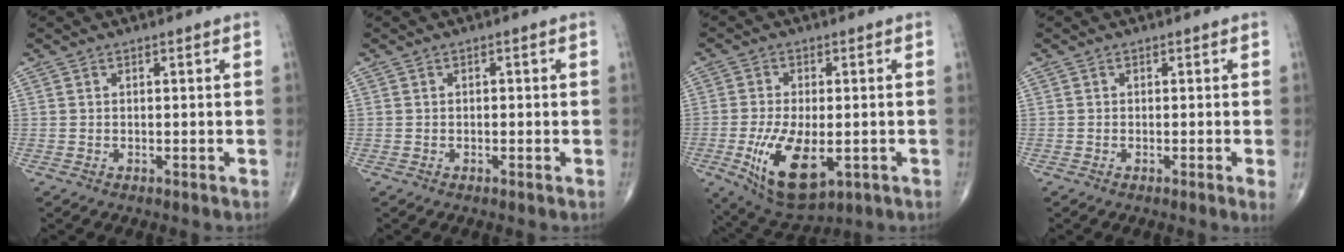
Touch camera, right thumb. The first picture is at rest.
{"total": 0.6, "force": [0.0, 0.4, 0.5], "torque": [-0.004, 0.000, -0.002]}
{"total": 13.2, "force": [-3.5, 6.4, 11.0], "torque": [-0.193, -0.013, -0.043]}
{"total": 1.9, "force": [-0.5, -0.2, 1.8], "torque": [-0.030, -0.006, -0.010]}